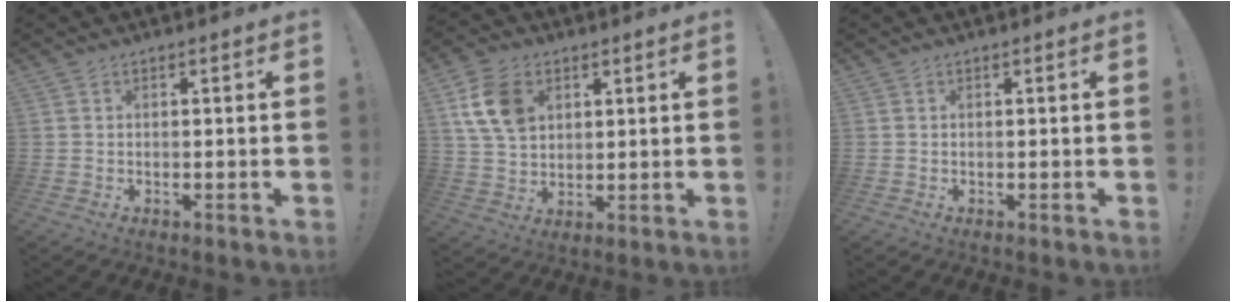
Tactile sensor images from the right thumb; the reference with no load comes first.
{"total": 11.8, "force": [4.3, 8.6, 6.8], "torque": [-0.119, 0.002, 0.087]}
{"total": 0.0}